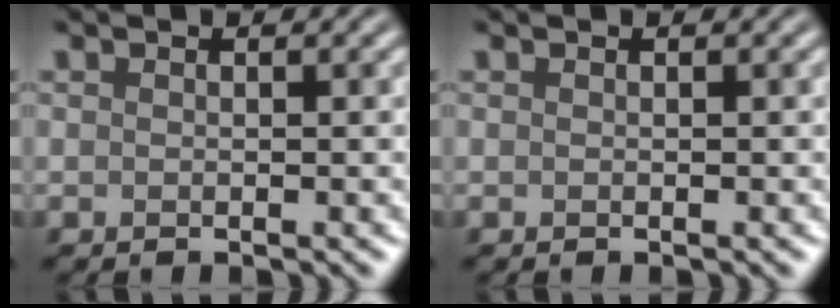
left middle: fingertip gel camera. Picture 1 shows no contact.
{"total": 0.0}